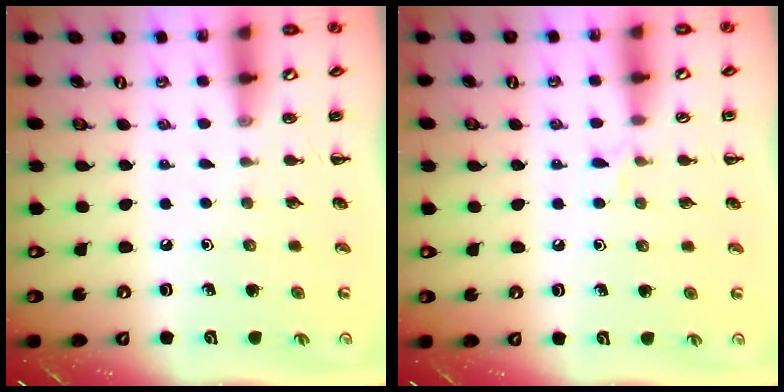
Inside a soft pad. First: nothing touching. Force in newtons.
{"total": 4.3, "press": 4.1, "slide": 1.3}